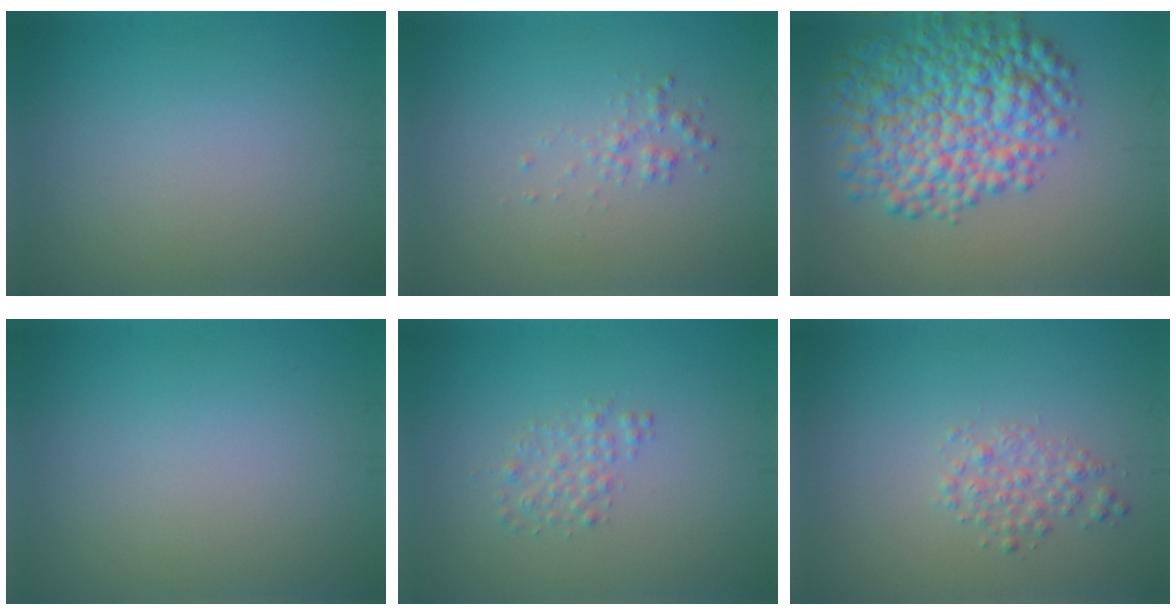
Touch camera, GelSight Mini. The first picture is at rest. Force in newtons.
{"total": 1.2, "press": 1.2, "slide": 0.0}
{"total": 9.5, "press": 9.5, "slide": 0.2}
{"total": 0.0}
{"total": 1.6, "press": 1.6, "slide": 0.0}
{"total": 1.8, "press": 1.8, "slide": 0.1}